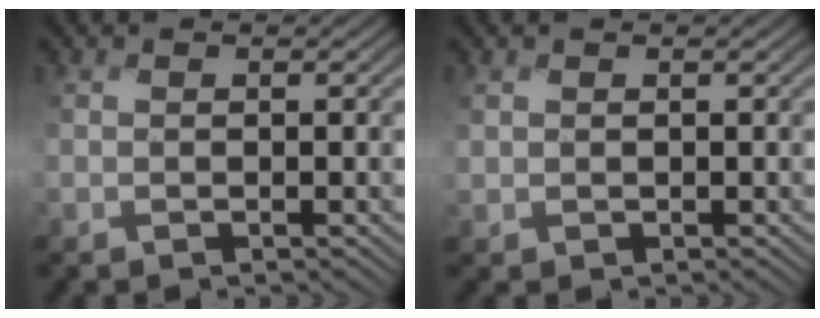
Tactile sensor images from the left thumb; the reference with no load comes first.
{"total": 0.7, "force": [0.3, 0.7, 0.1], "torque": [-0.013, -0.002, 0.005]}